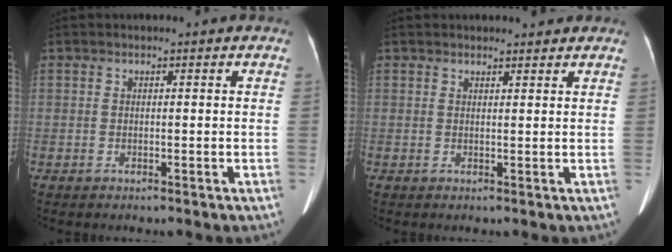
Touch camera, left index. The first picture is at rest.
{"total": 3.0, "force": [2.8, 0.8, 0.8], "torque": [-0.009, 0.010, 0.033]}